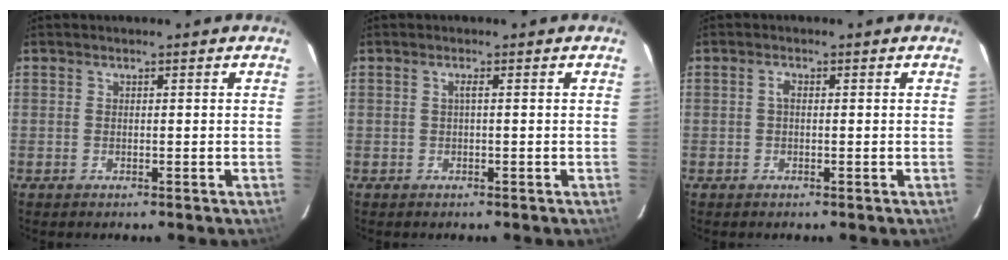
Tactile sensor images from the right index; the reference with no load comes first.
{"total": 0.8, "force": [0.0, -0.1, 0.7], "torque": [-0.012, 0.004, -0.003]}
{"total": 1.2, "force": [0.0, 0.6, 1.0], "torque": [-0.020, 0.007, -0.003]}